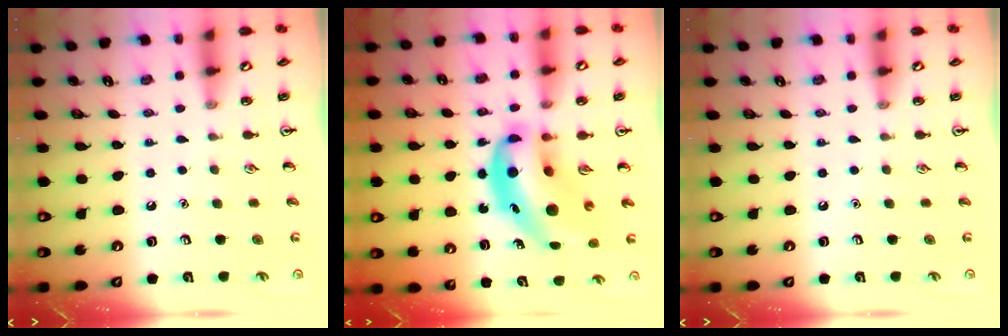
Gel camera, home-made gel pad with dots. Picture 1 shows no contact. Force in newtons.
{"total": 12.7, "press": 12.1, "slide": 3.8}
{"total": 0.0}